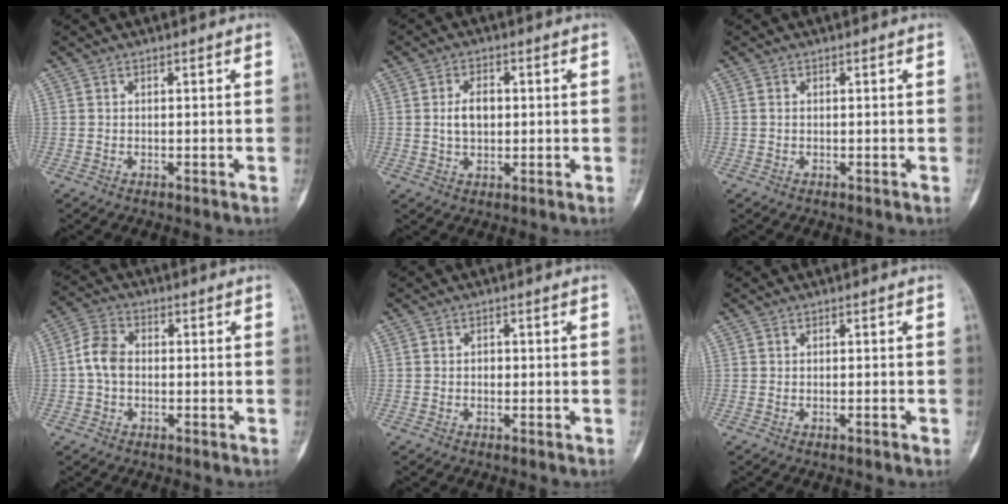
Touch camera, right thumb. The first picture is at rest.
{"total": 4.9, "force": [0.5, 3.4, 3.5], "torque": [-0.055, 0.007, 0.008]}
{"total": 0.0}
{"total": 5.6, "force": [-0.6, 4.2, 3.8], "torque": [-0.066, 0.019, -0.021]}
{"total": 1.1, "force": [-0.1, 0.8, 0.7], "torque": [-0.002, 0.005, -0.004]}
{"total": 0.5, "force": [-0.2, 0.3, 0.4], "torque": [-0.006, 0.001, -0.002]}